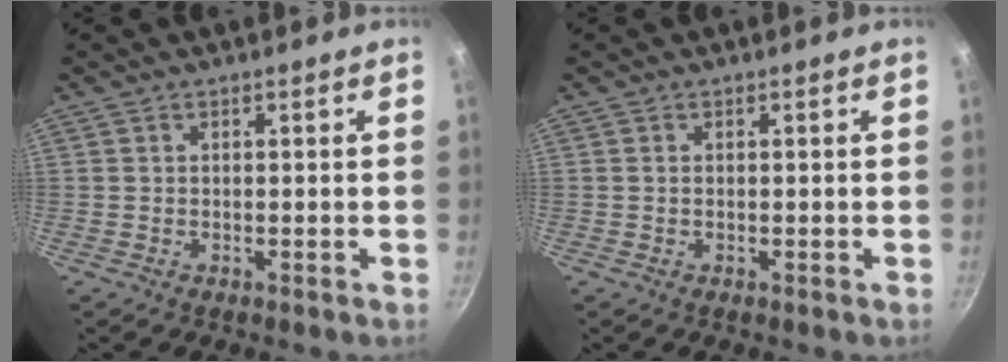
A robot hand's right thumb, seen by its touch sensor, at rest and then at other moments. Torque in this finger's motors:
{"motor_torque": [-0.12, 0.19, -0.15, 0.02, -0.02]}